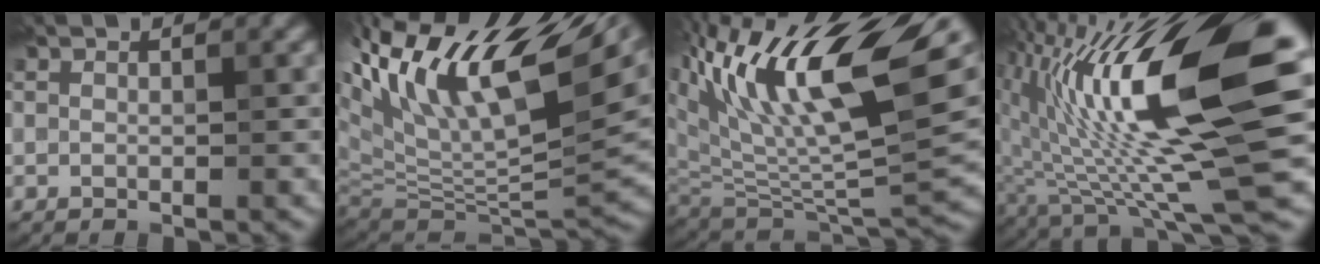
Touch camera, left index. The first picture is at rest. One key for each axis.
{"total": 15.2, "fx": 6.7, "fy": 5.4, "fz": 12.5, "tx": -0.251, "ty": 0.034, "tz": 0.131}
{"total": 13.8, "fx": 6.5, "fy": 4.9, "fz": 11.2, "tx": -0.196, "ty": 0.022, "tz": 0.120}
{"total": 14.5, "fx": 1.6, "fy": 4.0, "fz": 13.9, "tx": -0.238, "ty": -0.006, "tz": 0.034}